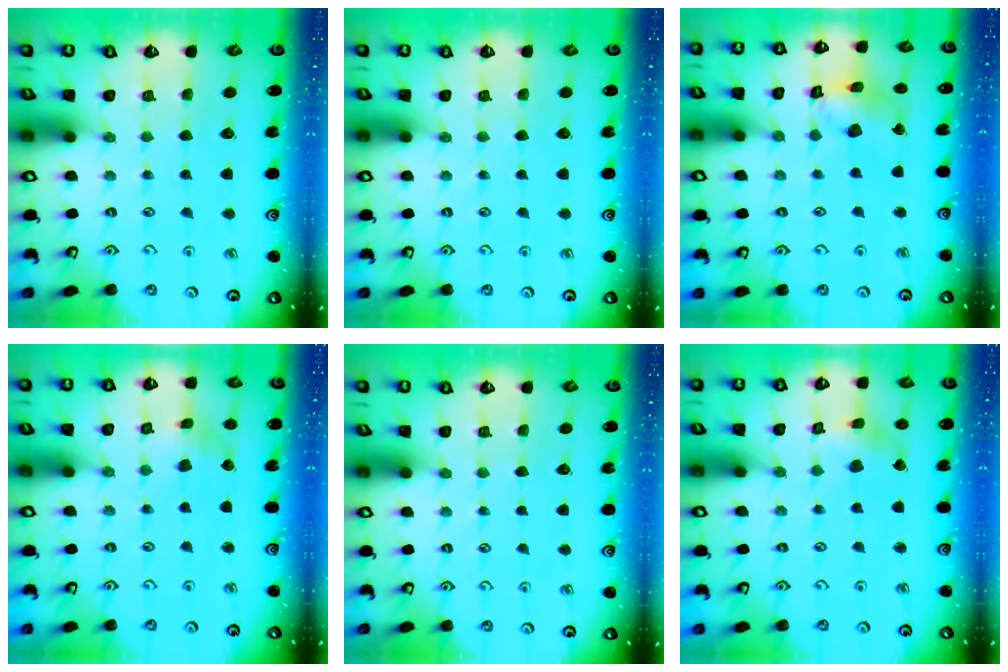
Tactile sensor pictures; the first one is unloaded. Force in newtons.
{"total": 0.0}
{"total": 10.7, "press": 10.7, "slide": 1.1}
{"total": 2.9, "press": 2.9, "slide": 0.1}
{"total": 0.0}
{"total": 3.5, "press": 3.5, "slide": 0.3}